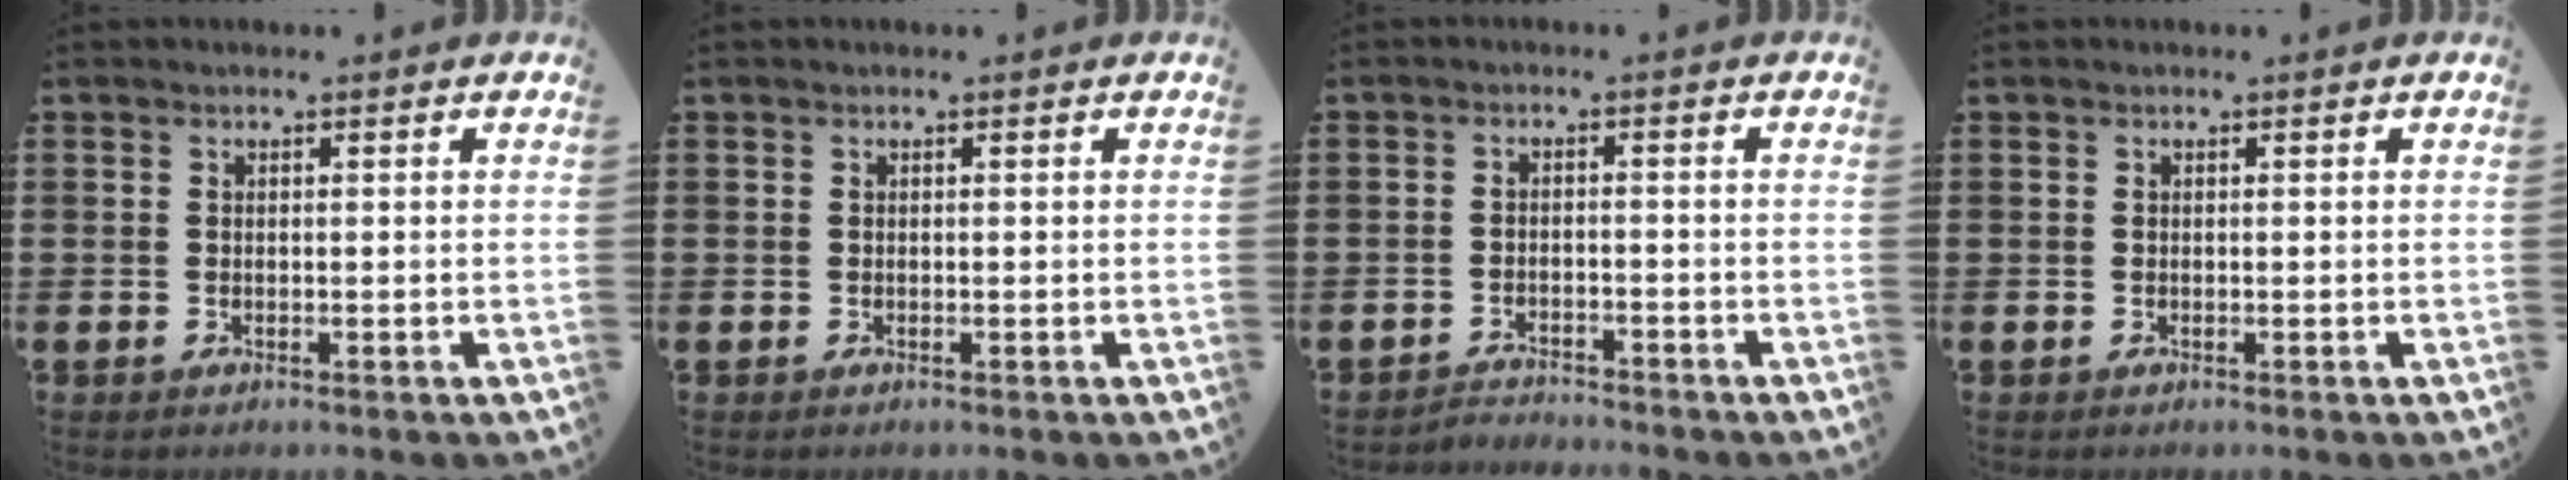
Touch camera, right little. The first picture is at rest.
{"total": 0.0}
{"total": 2.0, "force": [-2.0, 0.0, -0.3], "torque": [-0.001, 0.003, -0.044]}
{"total": 0.0}